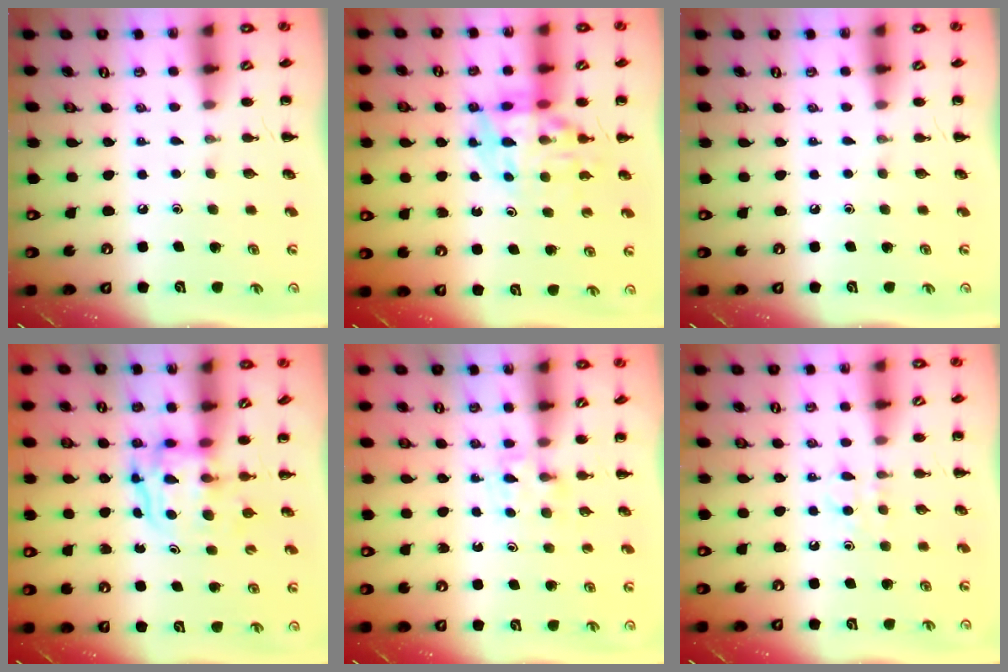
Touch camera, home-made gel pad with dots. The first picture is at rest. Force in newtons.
{"total": 10.3, "press": 10.0, "slide": 2.7}
{"total": 0.0}
{"total": 3.8, "press": 3.8, "slide": 0.4}
{"total": 3.8, "press": 3.6, "slide": 1.3}
{"total": 4.1, "press": 3.9, "slide": 1.3}